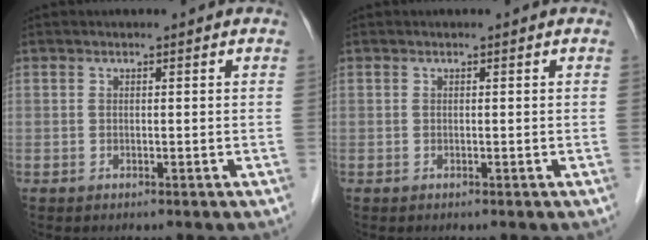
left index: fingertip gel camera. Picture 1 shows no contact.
{"total": 0.0}